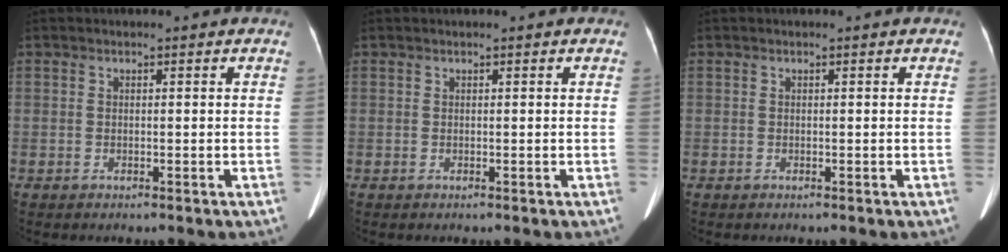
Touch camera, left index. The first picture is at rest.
{"total": 0.6, "force": [0.6, 0.0, 0.2], "torque": [-0.007, 0.013, 0.013]}
{"total": 0.0}